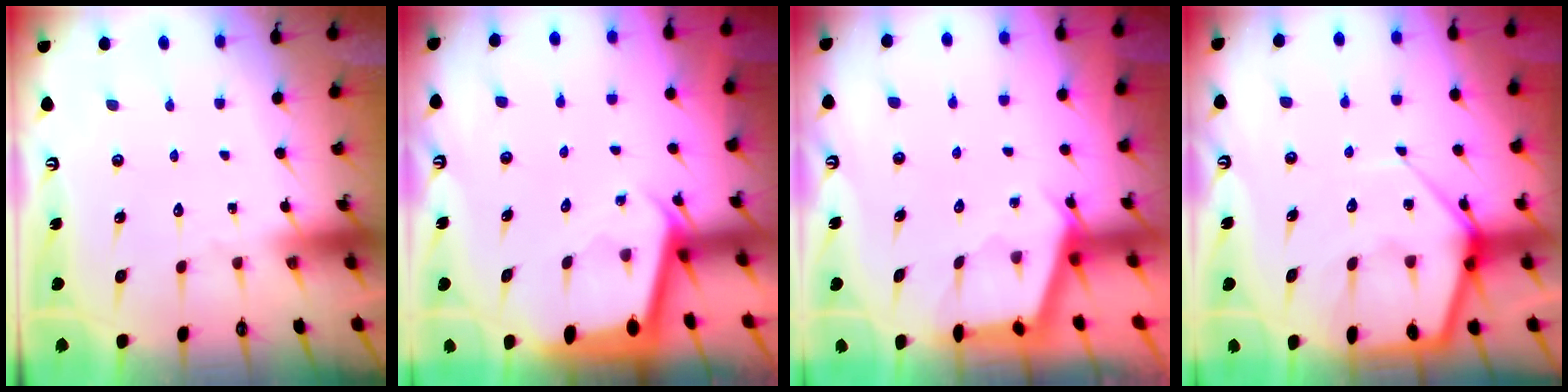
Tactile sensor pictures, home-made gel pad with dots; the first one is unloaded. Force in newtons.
{"total": 1.9, "press": 1.9, "slide": 0.1}
{"total": 2.6, "press": 2.6, "slide": 0.3}
{"total": 10.0, "press": 10.0, "slide": 0.6}